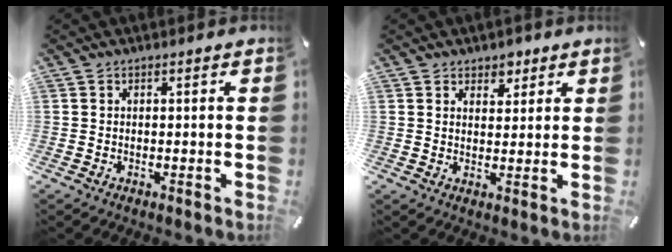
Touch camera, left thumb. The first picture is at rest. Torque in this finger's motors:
{"motor_torque": [0.70, 0.12, 0.14, -0.70, 0.10]}